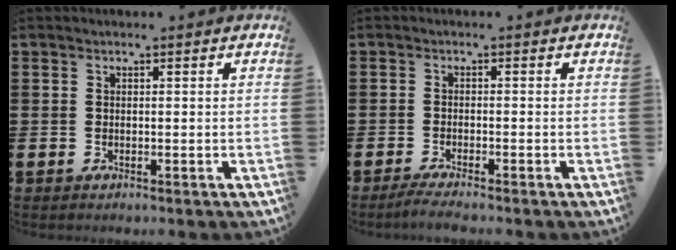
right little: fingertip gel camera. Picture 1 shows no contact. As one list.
[{"total": 1.4, "force": [-1.0, 0.0, 1.0], "torque": [-0.016, 0.000, -0.019]}]